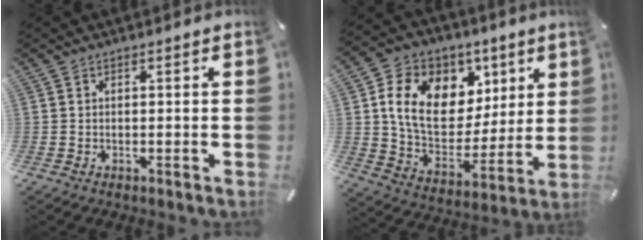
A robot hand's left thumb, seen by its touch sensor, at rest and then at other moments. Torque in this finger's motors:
{"motor_torque": [2.04, 2.02, 1.93, -0.84, 0.24]}